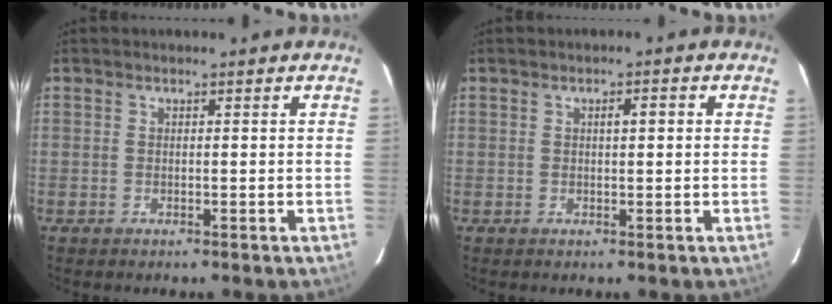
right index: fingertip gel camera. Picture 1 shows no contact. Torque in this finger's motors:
{"motor_torque": [0.05, 0.01, 0.02, 0.02]}